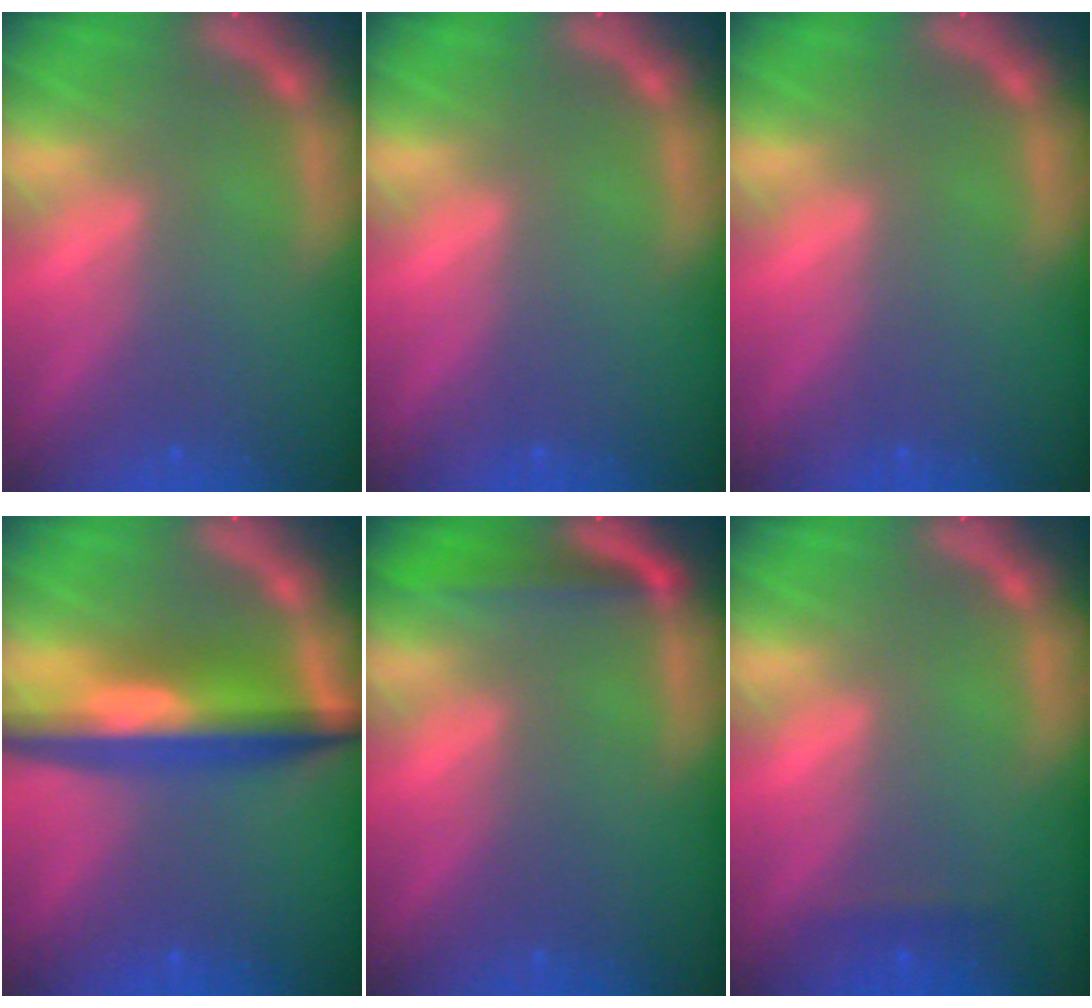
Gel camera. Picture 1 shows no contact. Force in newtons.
{"total": 0.0}
{"total": 0.0}
{"total": 8.0}
{"total": 3.0}
{"total": 0.9}